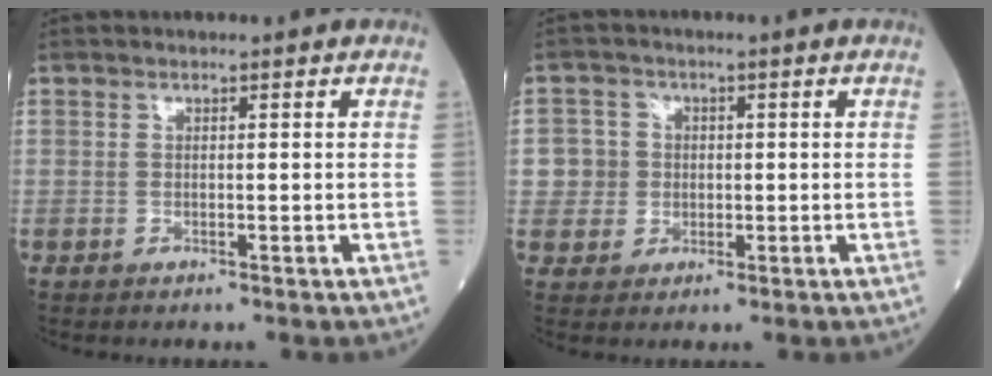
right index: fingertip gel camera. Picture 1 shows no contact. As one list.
[{"total": 4.2, "force": [0.1, 4.2, 0.4], "torque": [0.004, 0.011, 0.001]}]